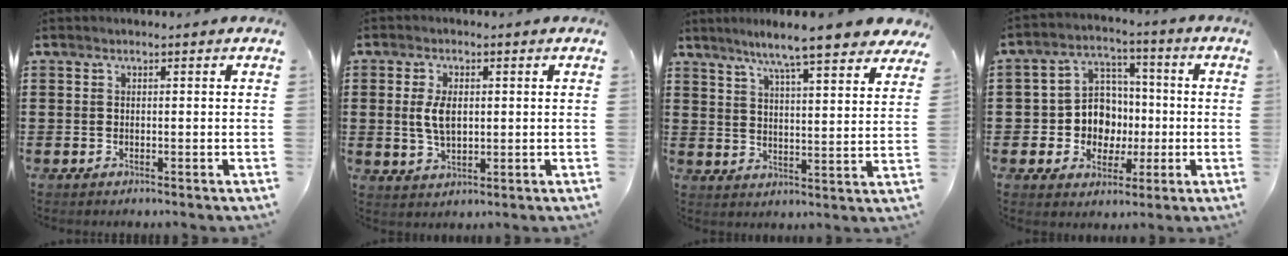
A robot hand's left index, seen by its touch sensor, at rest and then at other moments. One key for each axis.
{"total": 4.9, "fx": 0.7, "fy": 2.7, "fz": 4.1, "tx": -0.100, "ty": 0.003, "tz": 0.006}
{"total": 8.2, "fx": 7.0, "fy": 0.0, "fz": 4.2, "tx": -0.091, "ty": -0.034, "tz": 0.118}
{"total": 8.5, "fx": -0.7, "fy": 7.8, "fz": 3.3, "tx": -0.085, "ty": 0.013, "tz": -0.009}